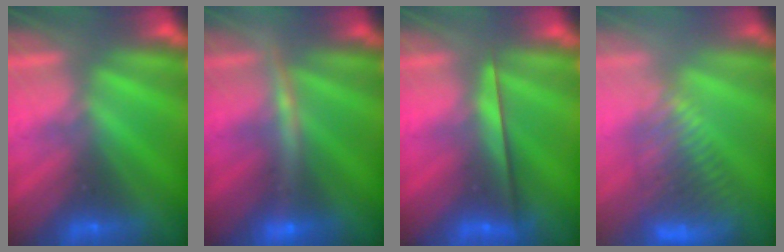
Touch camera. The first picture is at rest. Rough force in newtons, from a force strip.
{"total": 2.5}
{"total": 2.4}
{"total": 4.7}